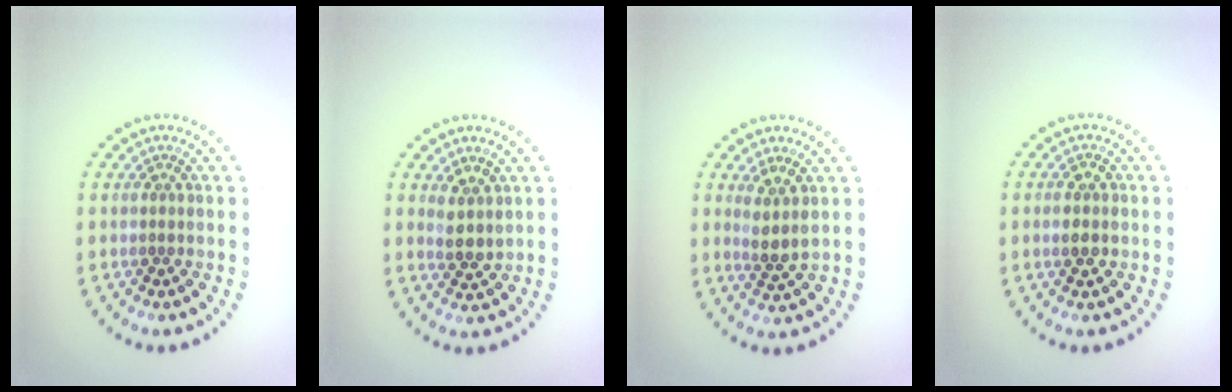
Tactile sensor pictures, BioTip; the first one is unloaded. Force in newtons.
{"total": 2.1, "press": 1.6, "slide": 1.3}
{"total": 2.2, "press": 1.6, "slide": 1.5}
{"total": 1.4, "press": 1.4, "slide": 0.2}